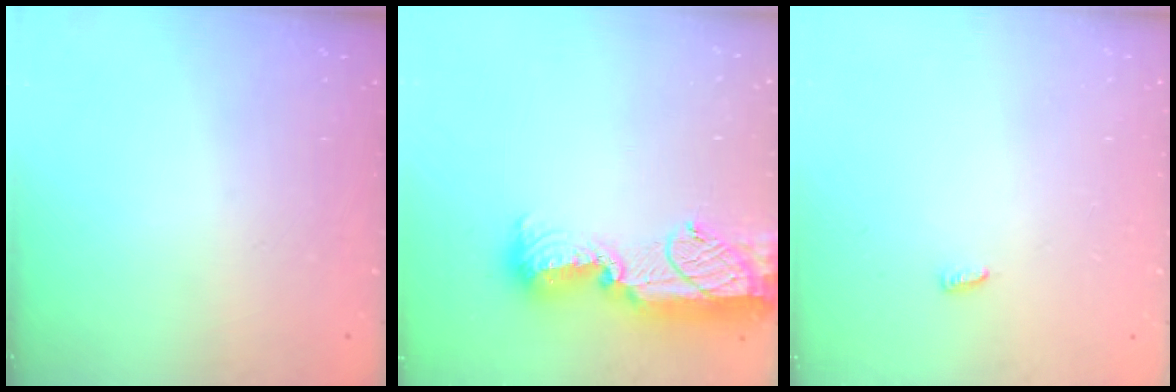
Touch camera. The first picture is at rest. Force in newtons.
{"total": 17.4, "press": 16.6, "slide": 5.5}
{"total": 3.5, "press": 3.4, "slide": 0.6}